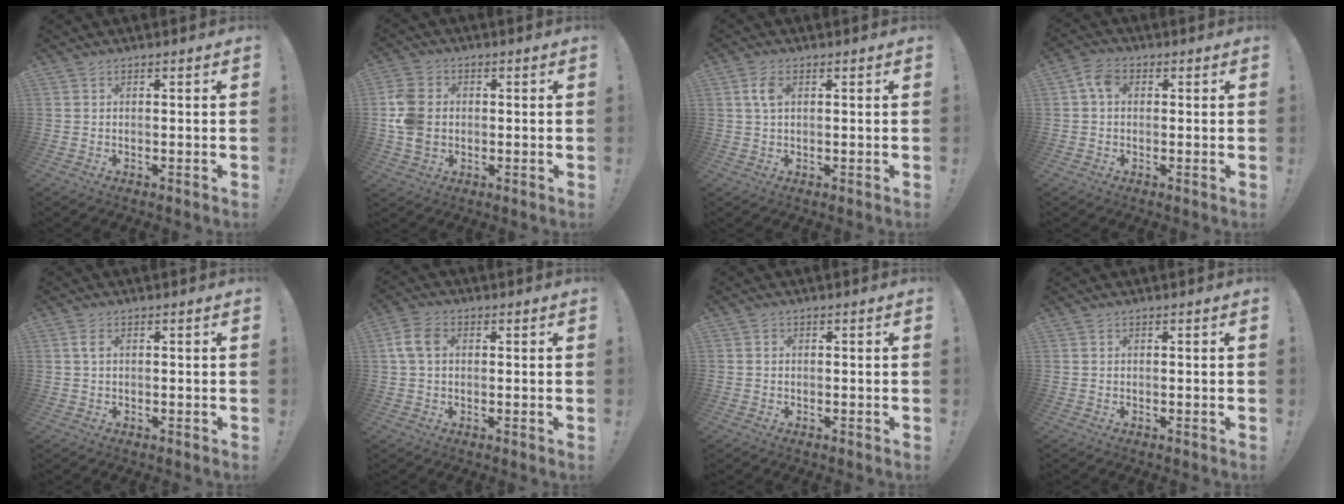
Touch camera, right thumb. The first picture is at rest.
{"total": 11.7, "force": [-0.1, 9.1, 7.5], "torque": [-0.163, 0.006, -0.001]}
{"total": 3.9, "force": [1.2, 2.0, 3.2], "torque": [-0.052, 0.001, 0.018]}
{"total": 5.1, "force": [0.8, 3.4, 3.7], "torque": [-0.063, 0.010, 0.018]}
{"total": 2.2, "force": [0.6, 1.3, 1.6], "torque": [-0.029, 0.004, 0.009]}
{"total": 7.0, "force": [1.1, 4.7, 5.1], "torque": [-0.108, 0.012, 0.025]}
{"total": 1.1, "force": [-0.2, 1.1, 0.0], "torque": [-0.002, 0.004, -0.003]}
{"total": 0.0}